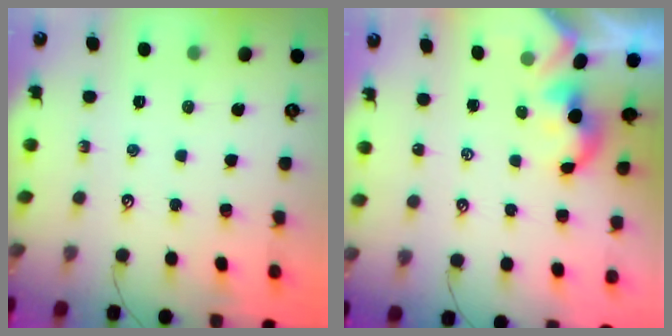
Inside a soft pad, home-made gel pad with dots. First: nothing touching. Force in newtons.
{"total": 0.6, "press": 0.5, "slide": 0.3}